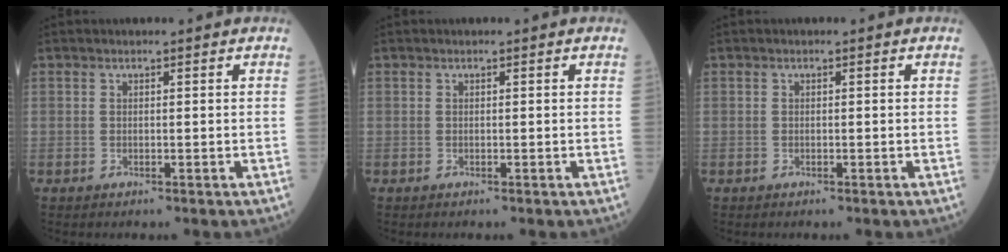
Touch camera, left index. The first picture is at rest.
{"total": 0.0}
{"total": 0.0}